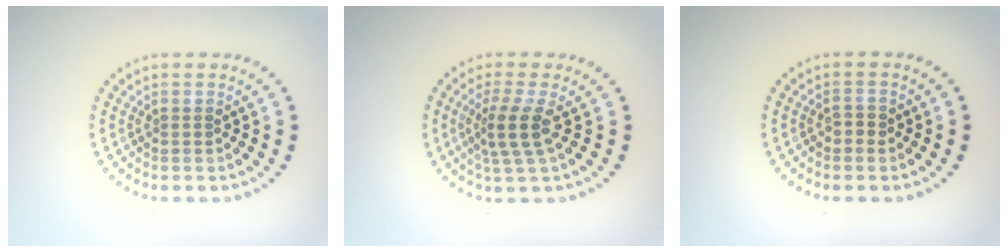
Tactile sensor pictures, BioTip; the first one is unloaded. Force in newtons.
{"total": 3.0, "press": 2.3, "slide": 2.0}
{"total": 0.9, "press": 0.8, "slide": 0.4}